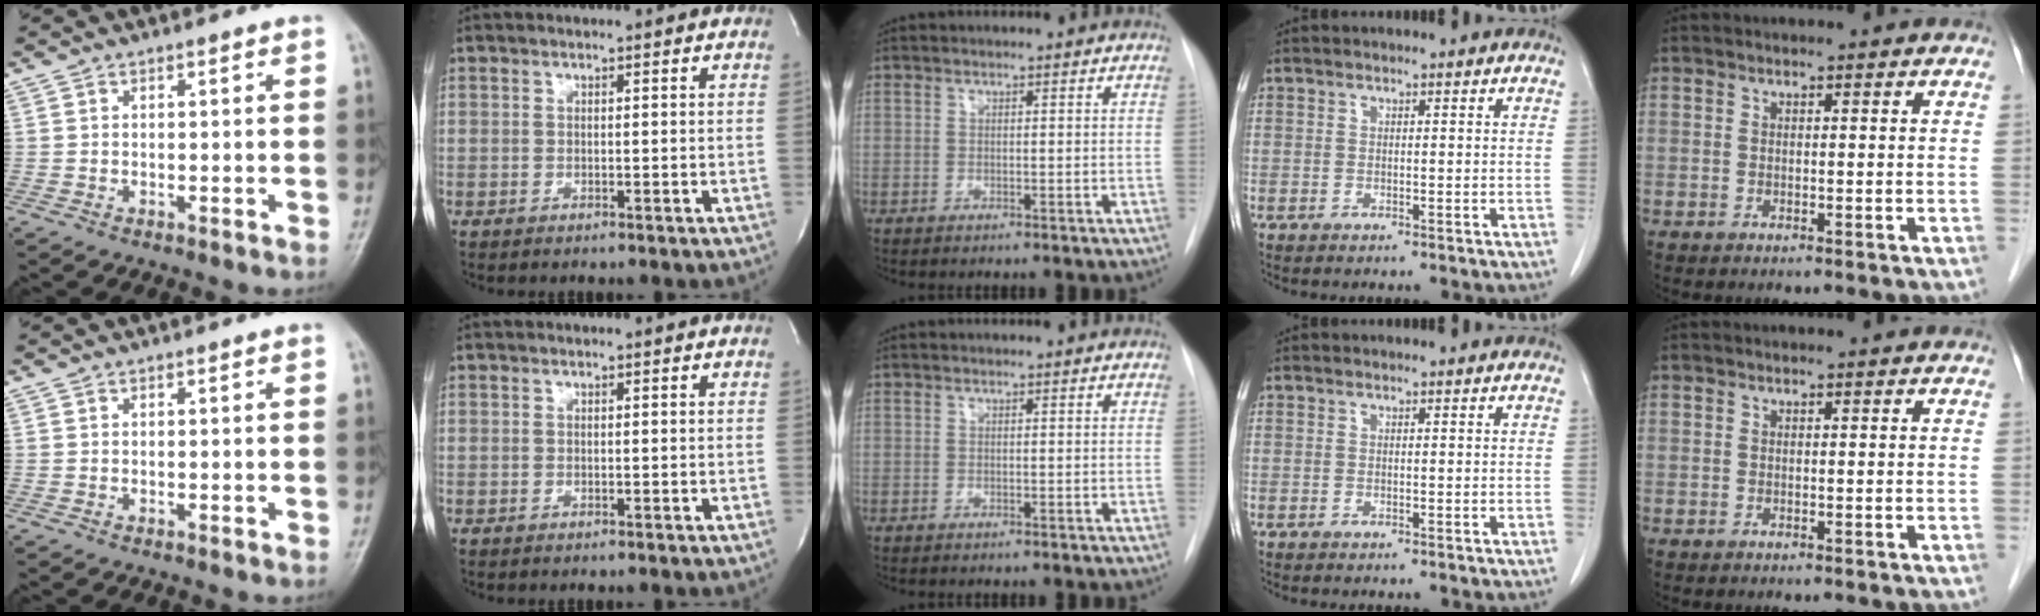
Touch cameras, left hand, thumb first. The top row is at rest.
{}